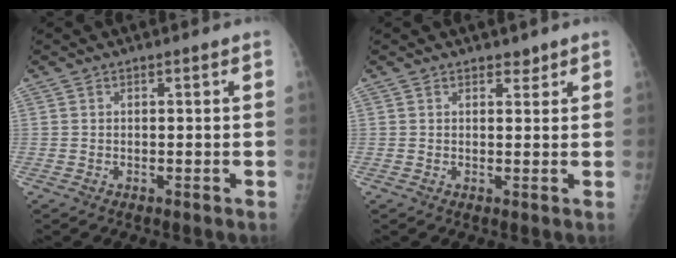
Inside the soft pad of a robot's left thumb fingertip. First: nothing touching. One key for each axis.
{"total": 1.2, "fx": 1.0, "fy": 0.7, "fz": 0.2, "tx": 0.009, "ty": -0.007, "tz": 0.011}